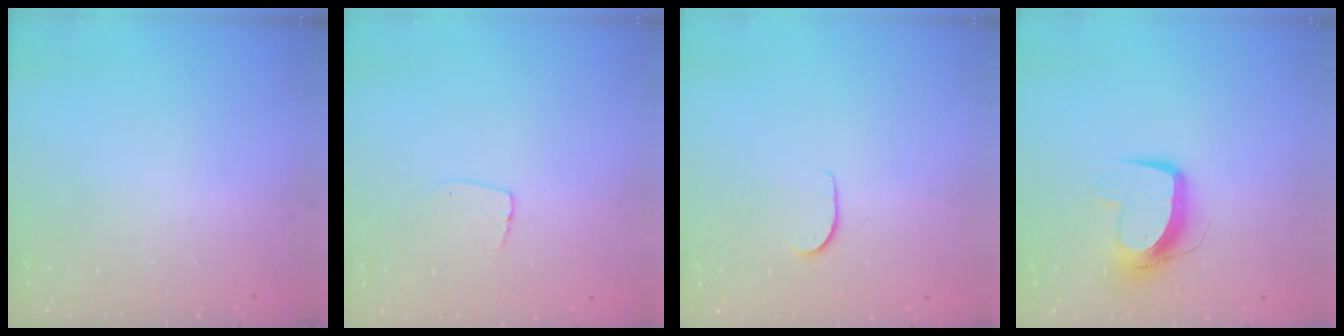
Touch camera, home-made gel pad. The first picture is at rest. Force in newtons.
{"total": 5.3, "press": 5.3, "slide": 0.4}
{"total": 4.2, "press": 4.2, "slide": 0.4}
{"total": 10.8, "press": 10.8, "slide": 0.7}